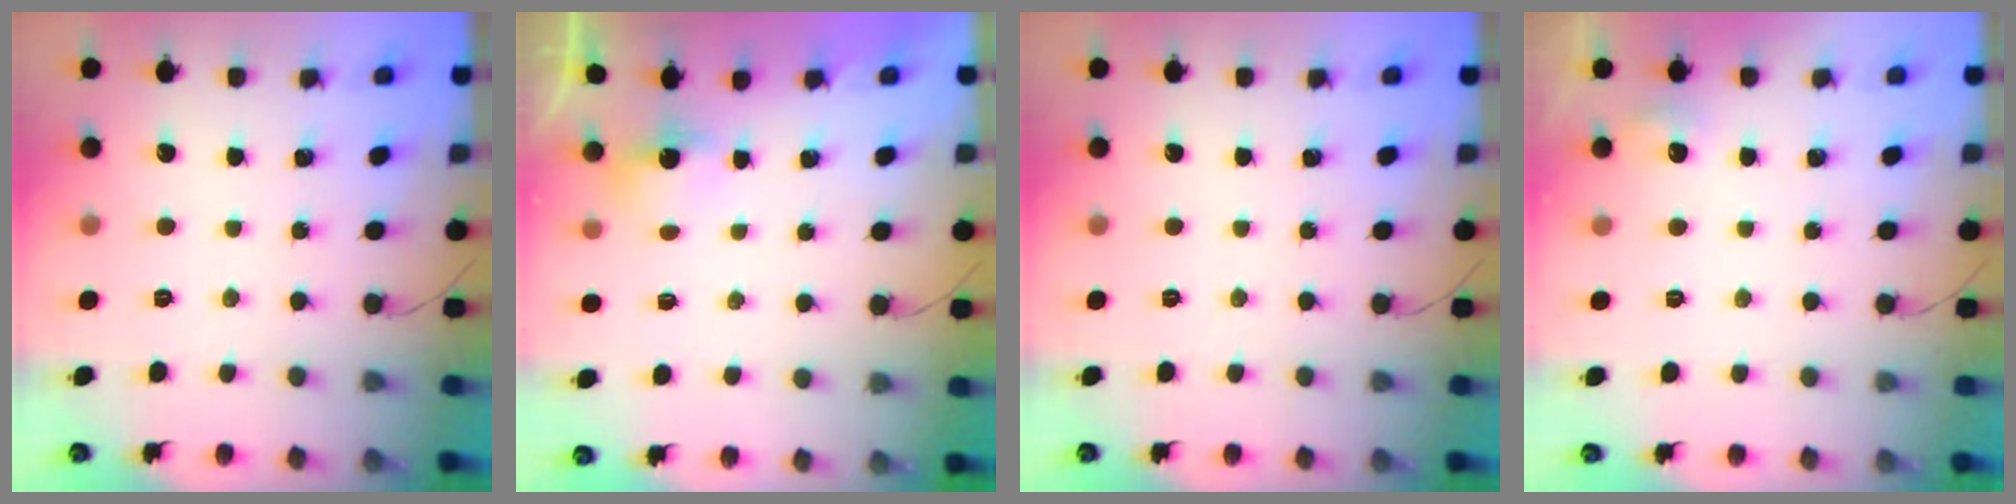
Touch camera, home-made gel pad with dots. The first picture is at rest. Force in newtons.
{"total": 2.9, "press": 2.8, "slide": 0.8}
{"total": 0.0}
{"total": 4.5, "press": 4.3, "slide": 1.4}